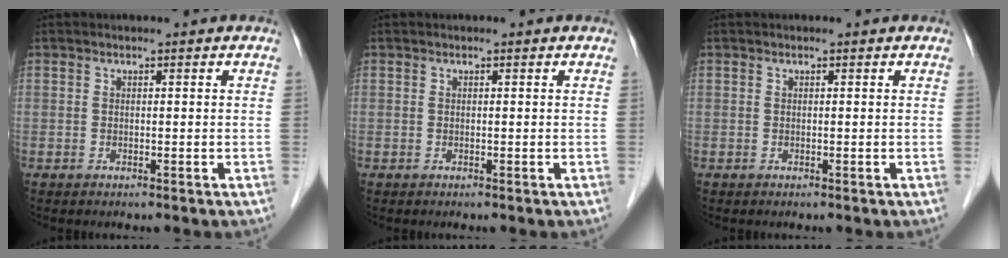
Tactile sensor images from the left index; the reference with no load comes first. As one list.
[{"total": 0.0}, {"total": 0.0}]